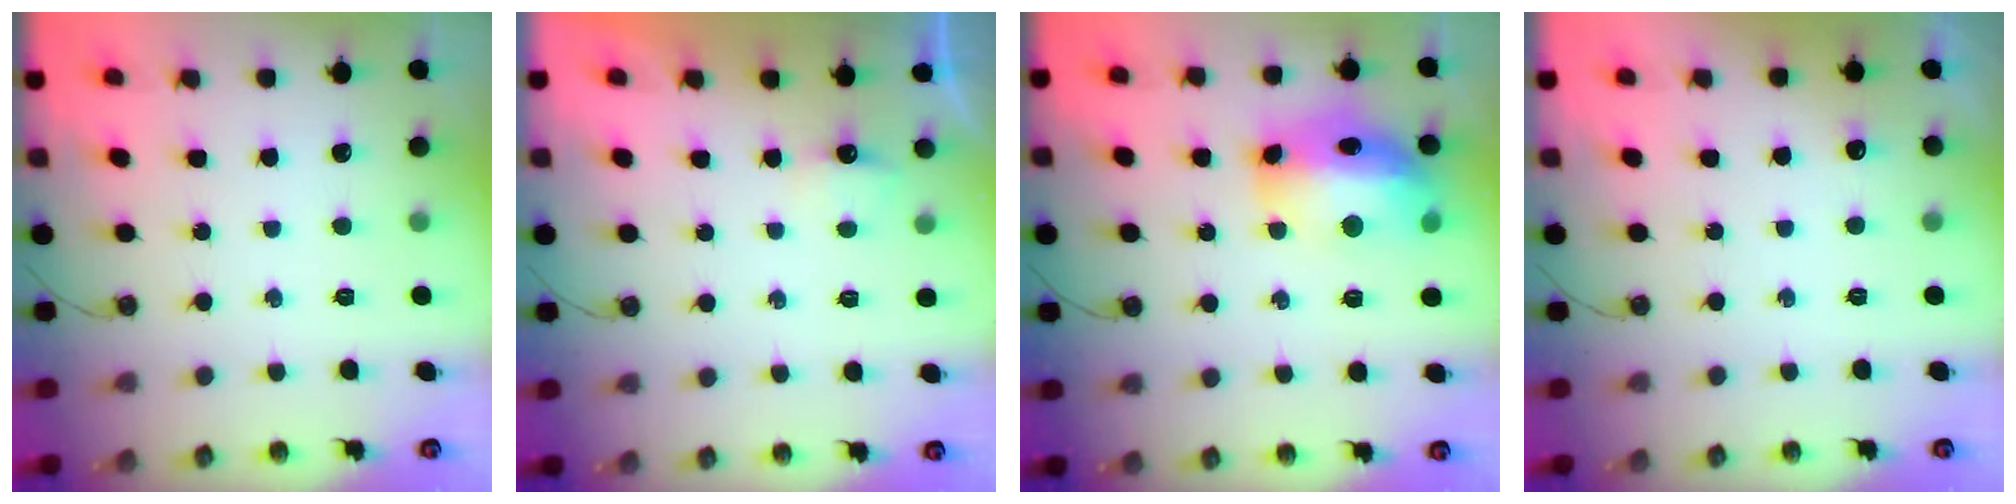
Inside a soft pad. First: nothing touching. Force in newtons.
{"total": 3.3, "press": 3.2, "slide": 0.6}
{"total": 17.2, "press": 17.1, "slide": 1.6}
{"total": 3.7, "press": 3.5, "slide": 1.0}